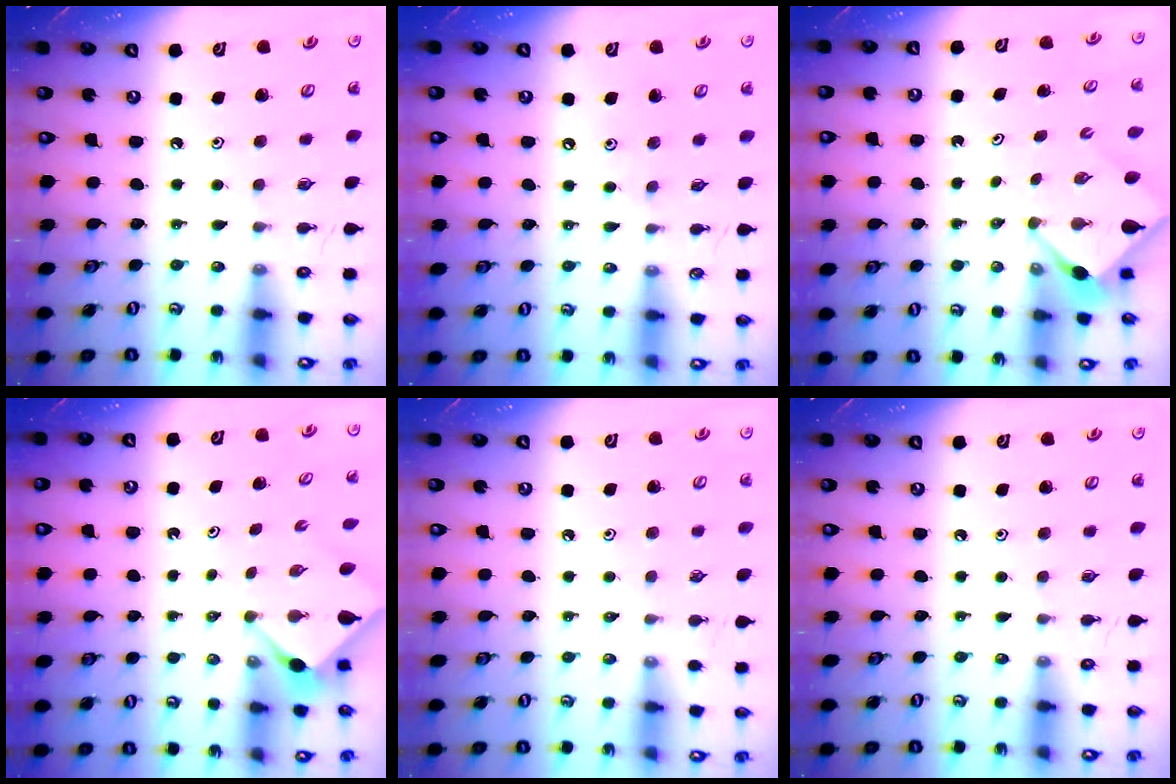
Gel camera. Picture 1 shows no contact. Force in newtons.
{"total": 3.3, "press": 3.3, "slide": 0.4}
{"total": 2.5, "press": 2.5, "slide": 0.3}
{"total": 2.1, "press": 2.1, "slide": 0.3}
{"total": 0.6, "press": 0.6, "slide": 0.2}
{"total": 0.0}